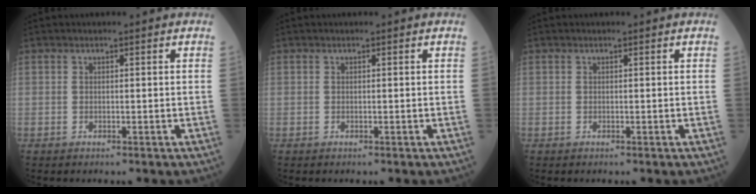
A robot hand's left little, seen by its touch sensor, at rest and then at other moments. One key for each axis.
{"total": 0.0}
{"total": 0.0}